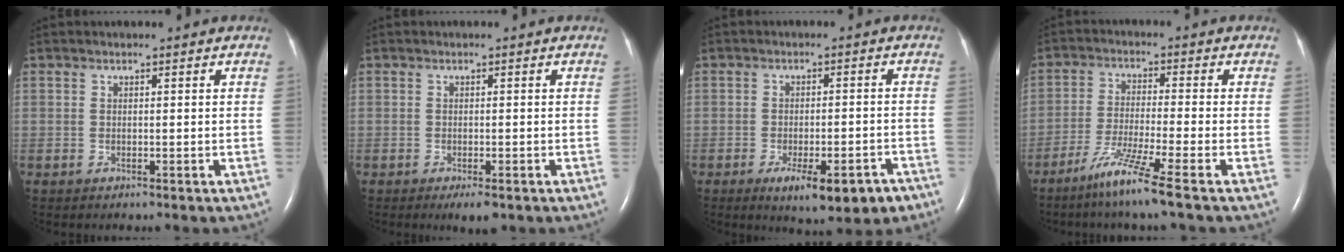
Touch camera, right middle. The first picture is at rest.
{"total": 2.5, "force": [-1.6, 0.7, 1.9], "torque": [-0.024, -0.003, -0.021]}
{"total": 9.4, "force": [-5.9, 2.9, 6.8], "torque": [-0.086, -0.005, -0.077]}
{"total": 7.6, "force": [-5.1, -1.5, 5.4], "torque": [-0.108, -0.029, -0.105]}